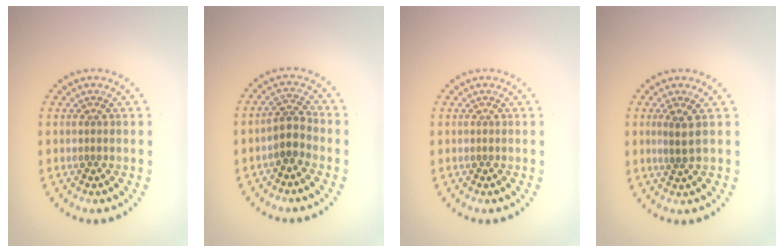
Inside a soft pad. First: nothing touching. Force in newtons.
{"total": 2.2, "press": 1.9, "slide": 1.2}
{"total": 0.0}
{"total": 1.6, "press": 1.3, "slide": 0.9}